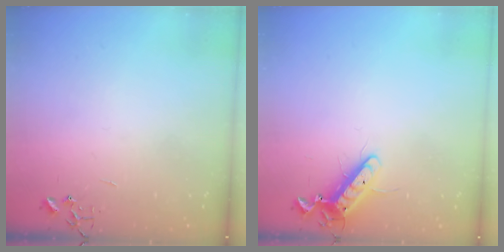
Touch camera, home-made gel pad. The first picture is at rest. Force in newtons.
{"total": 11.6, "press": 11.5, "slide": 1.5}